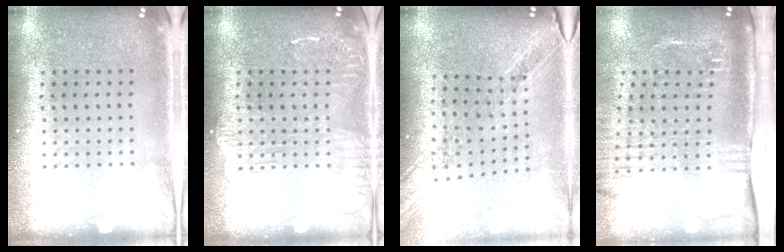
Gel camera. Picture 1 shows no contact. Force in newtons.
{"total": 2.2, "press": 2.2, "slide": 0.3}
{"total": 1.2, "press": 1.2, "slide": 0.1}
{"total": 2.7, "press": 2.1, "slide": 1.7}